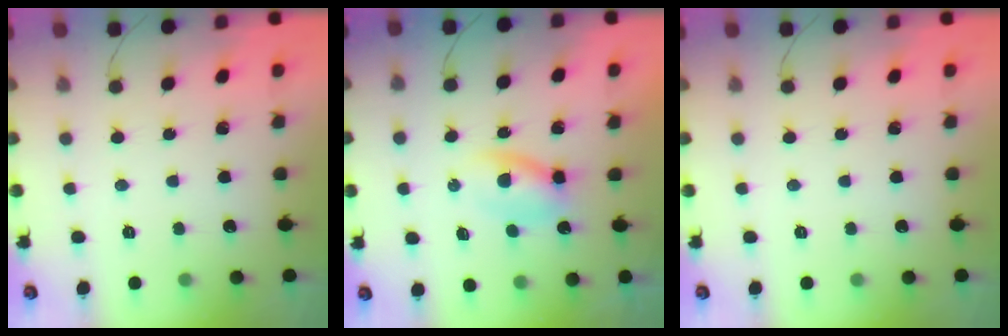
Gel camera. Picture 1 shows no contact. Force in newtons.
{"total": 3.2, "press": 3.0, "slide": 1.2}
{"total": 0.0}